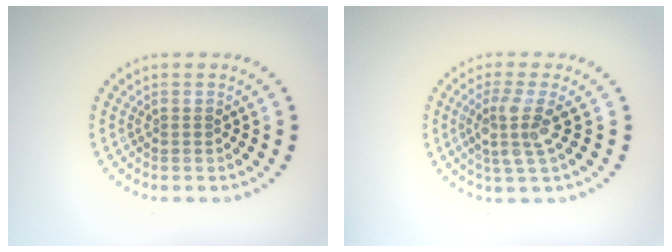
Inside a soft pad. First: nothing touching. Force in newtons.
{"total": 3.2, "press": 2.4, "slide": 2.1}